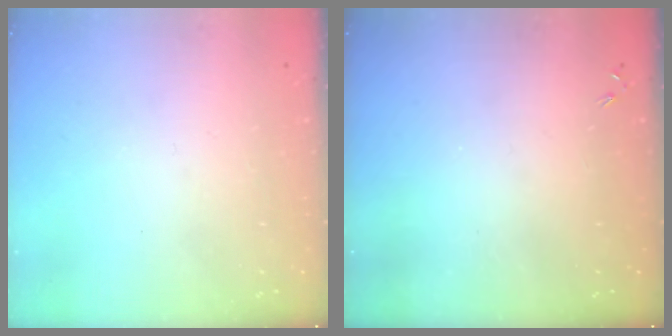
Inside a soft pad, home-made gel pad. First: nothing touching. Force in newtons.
{"total": 0.0}